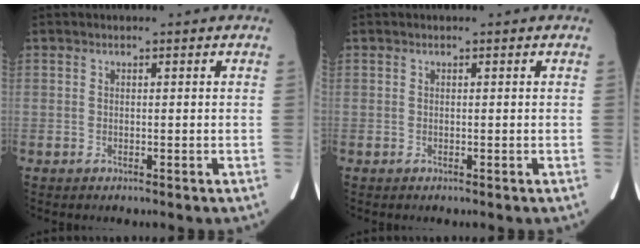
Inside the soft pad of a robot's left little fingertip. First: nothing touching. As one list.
[{"total": 0.0}]